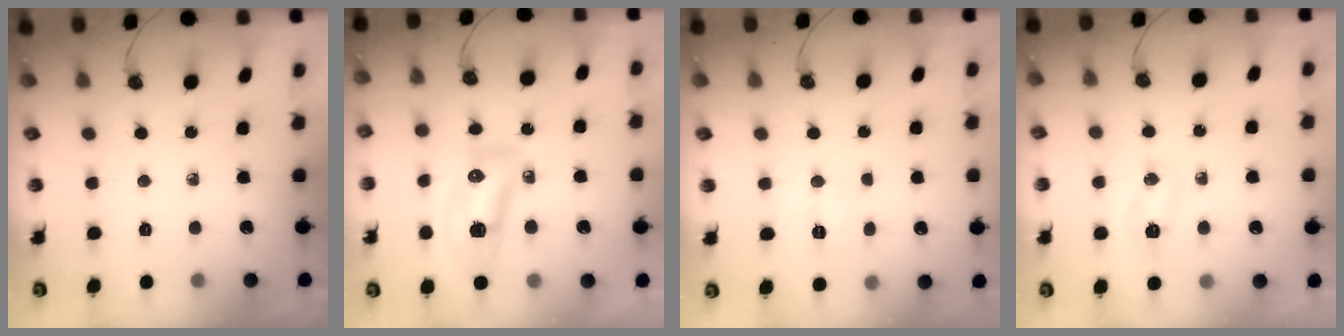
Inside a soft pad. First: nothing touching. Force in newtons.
{"total": 12.0, "press": 11.9, "slide": 1.5}
{"total": 4.9, "press": 4.9, "slide": 0.7}
{"total": 4.7, "press": 4.6, "slide": 0.6}